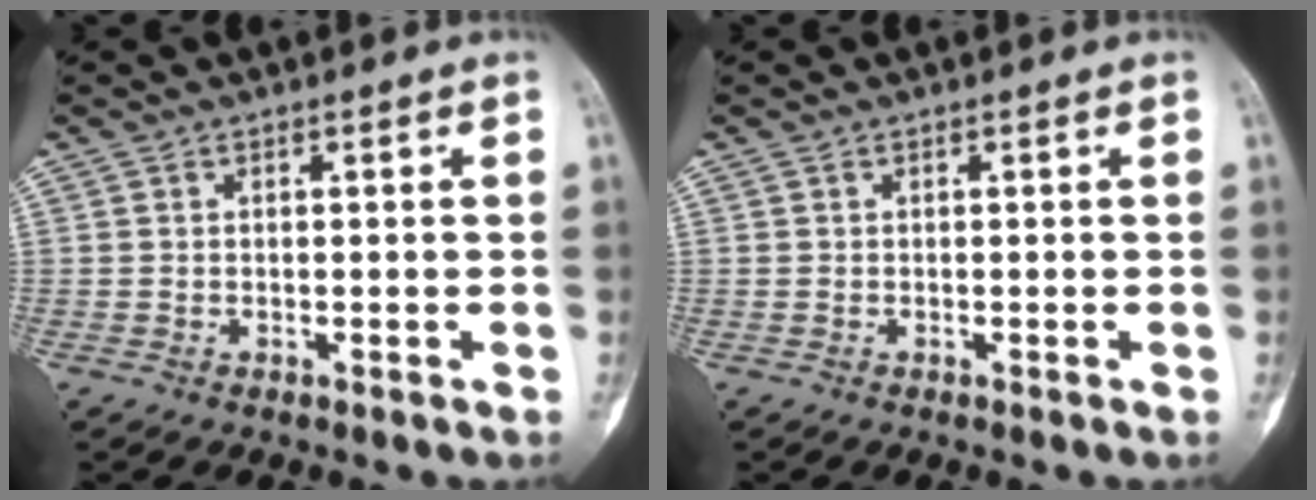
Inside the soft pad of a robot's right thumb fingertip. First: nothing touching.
{"total": 0.0}